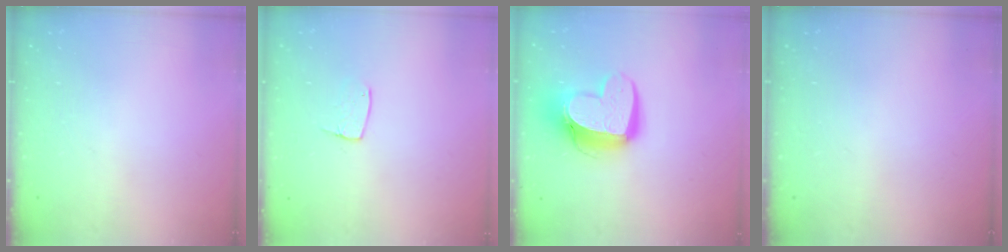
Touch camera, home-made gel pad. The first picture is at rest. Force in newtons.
{"total": 6.5, "press": 6.5, "slide": 0.4}
{"total": 15.5, "press": 15.5, "slide": 1.2}
{"total": 0.0}